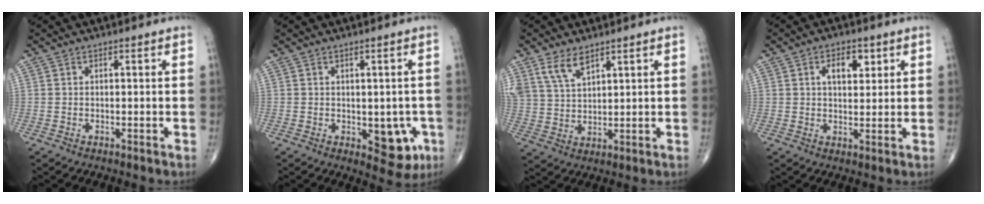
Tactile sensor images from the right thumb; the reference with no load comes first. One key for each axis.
{"total": 7.2, "fx": -1.8, "fy": 4.1, "fz": 5.7, "tx": -0.030, "ty": -0.001, "tz": -0.012}
{"total": 5.9, "fx": 4.1, "fy": 2.5, "fz": 3.4, "tx": -0.063, "ty": -0.016, "tz": 0.089}
{"total": 5.5, "fx": 2.1, "fy": 3.1, "fz": 4.0, "tx": -0.045, "ty": -0.008, "tz": 0.032}